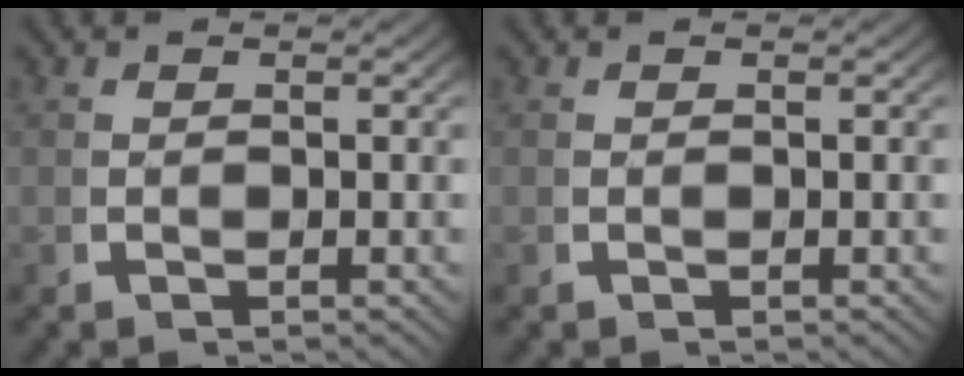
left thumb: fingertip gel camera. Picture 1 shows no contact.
{"total": 0.0}